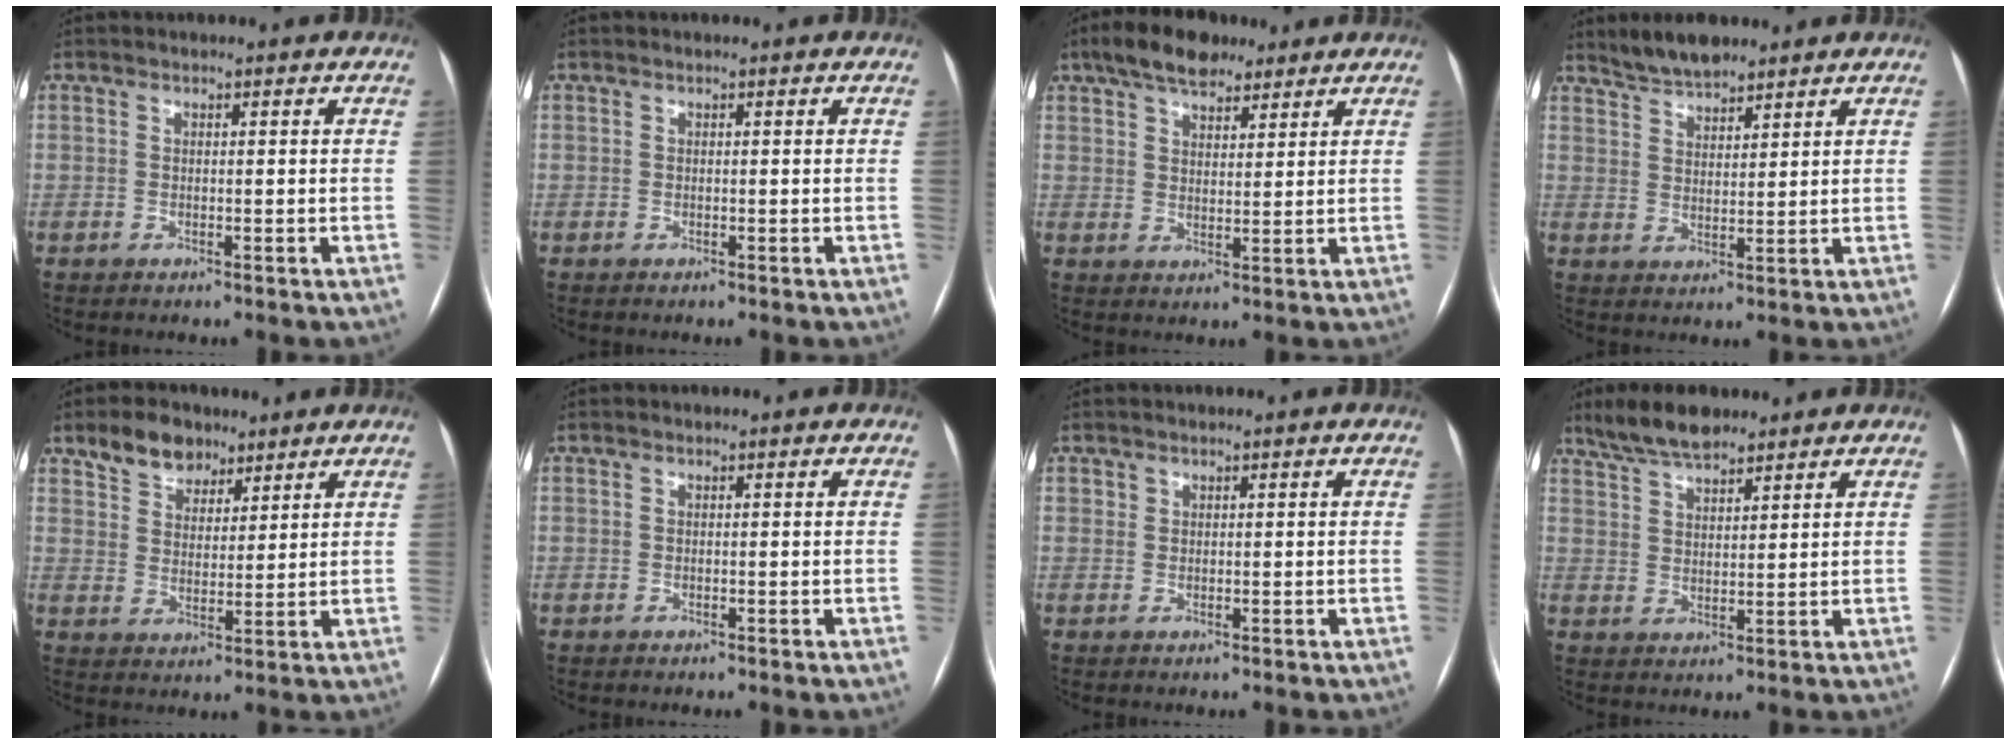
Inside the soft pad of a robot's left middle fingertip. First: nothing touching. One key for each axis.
{"total": 0.0}
{"total": 8.6, "fx": 6.2, "fy": 3.8, "fz": 4.6, "tx": -0.082, "ty": 0.021, "tz": 0.107}
{"total": 5.4, "fx": 4.9, "fy": 1.4, "fz": 1.9, "tx": -0.044, "ty": 0.009, "tz": 0.095}
{"total": 6.8, "fx": 4.9, "fy": 4.1, "fz": 2.3, "tx": -0.041, "ty": 0.013, "tz": 0.092}
{"total": 0.0}
{"total": 0.6, "fx": 0.4, "fy": 0.5, "fz": 0.0, "tx": 0.005, "ty": 0.001, "tz": 0.006}
{"total": 7.1, "fx": 5.9, "fy": 2.0, "fz": 3.4, "tx": -0.069, "ty": 0.013, "tz": 0.112}